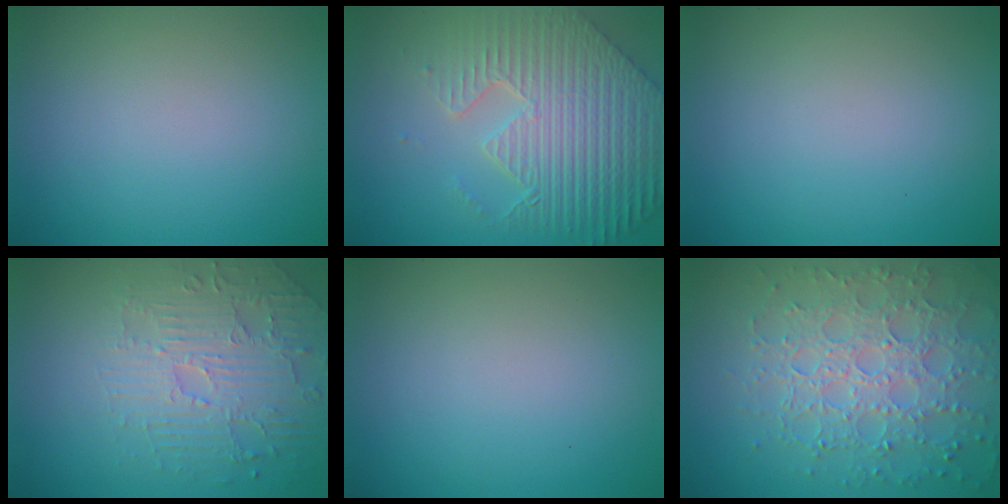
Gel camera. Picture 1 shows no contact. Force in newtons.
{"total": 9.2, "press": 6.5, "slide": 6.6}
{"total": 0.0}
{"total": 4.6, "press": 3.9, "slide": 2.5}
{"total": 0.0}
{"total": 7.0, "press": 5.5, "slide": 4.4}